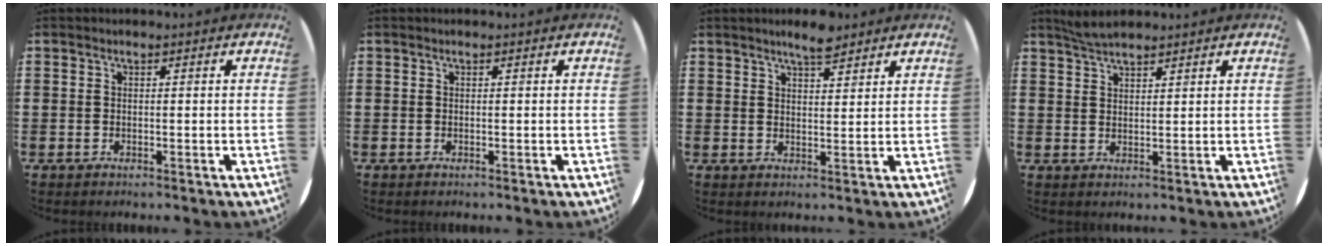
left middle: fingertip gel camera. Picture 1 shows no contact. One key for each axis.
{"total": 0.0}
{"total": 4.0, "fx": 3.6, "fy": 0.7, "fz": 1.5, "tx": -0.027, "ty": -0.009, "tz": 0.063}
{"total": 3.4, "fx": 3.2, "fy": 0.5, "fz": 1.2, "tx": -0.029, "ty": 0.000, "tz": 0.059}